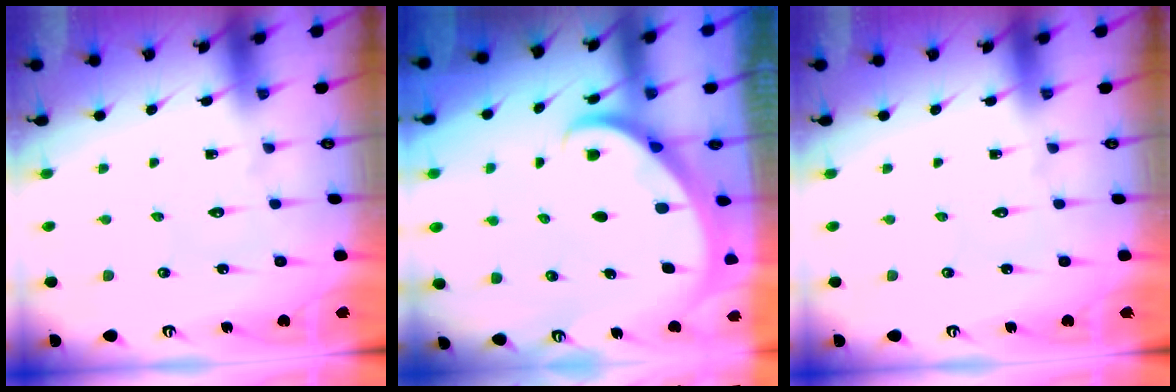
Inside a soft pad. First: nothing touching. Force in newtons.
{"total": 2.5, "press": 2.5, "slide": 0.3}
{"total": 0.0}